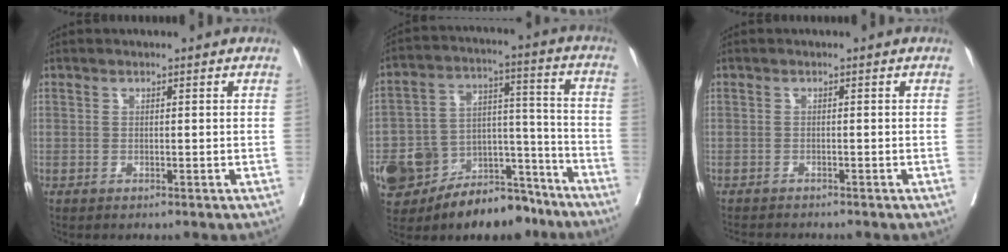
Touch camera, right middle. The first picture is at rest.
{"total": 17.8, "force": [-12.8, 9.0, 8.4], "torque": [-0.137, 0.048, -0.201]}
{"total": 3.2, "force": [-3.0, 0.1, 0.8], "torque": [-0.008, -0.010, -0.048]}